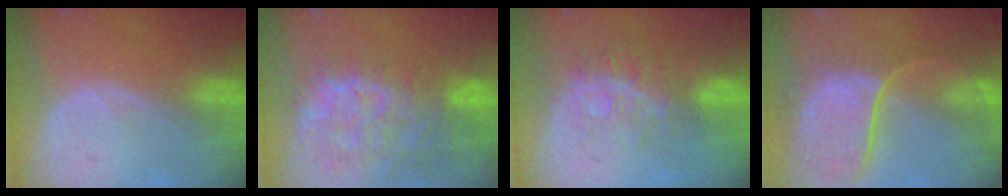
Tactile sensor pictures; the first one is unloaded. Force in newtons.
{"total": 13.7, "press": 11.2, "slide": 7.9}
{"total": 8.4, "press": 6.9, "slide": 4.8}
{"total": 12.1, "press": 9.9, "slide": 7.0}